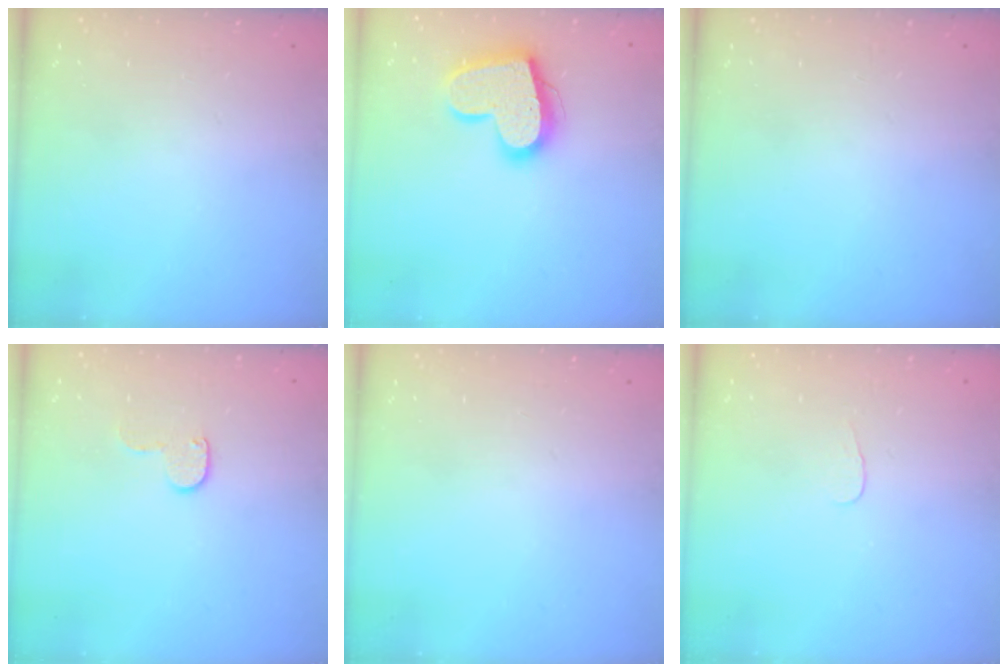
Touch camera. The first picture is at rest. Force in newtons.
{"total": 17.7, "press": 17.6, "slide": 1.5}
{"total": 0.0}
{"total": 4.5, "press": 4.5, "slide": 0.5}
{"total": 0.0}
{"total": 2.8, "press": 2.7, "slide": 0.3}